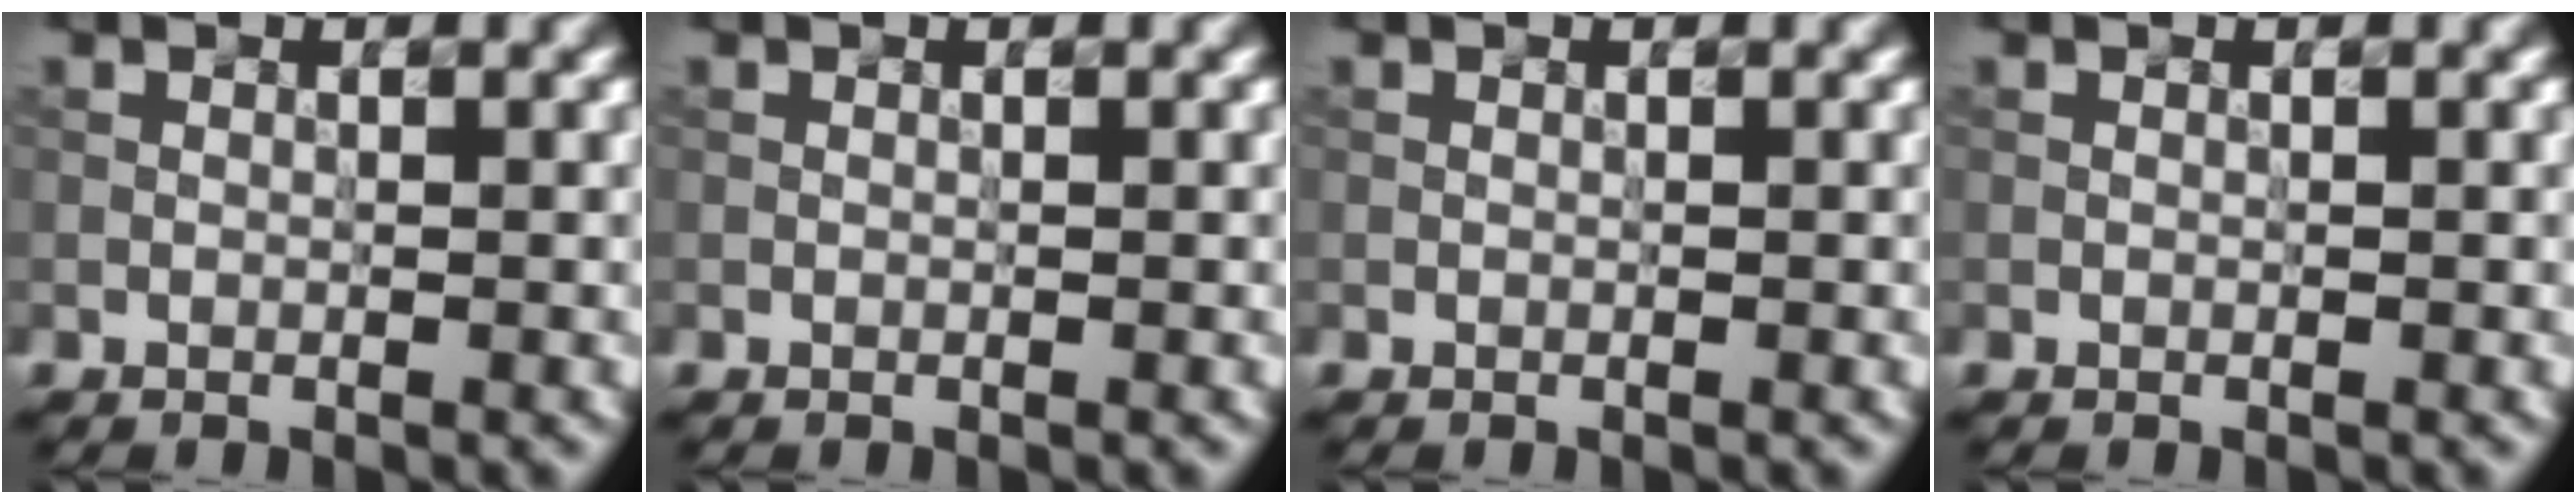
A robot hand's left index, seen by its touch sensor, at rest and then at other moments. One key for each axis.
{"total": 0.0}
{"total": 0.0}
{"total": 0.0}